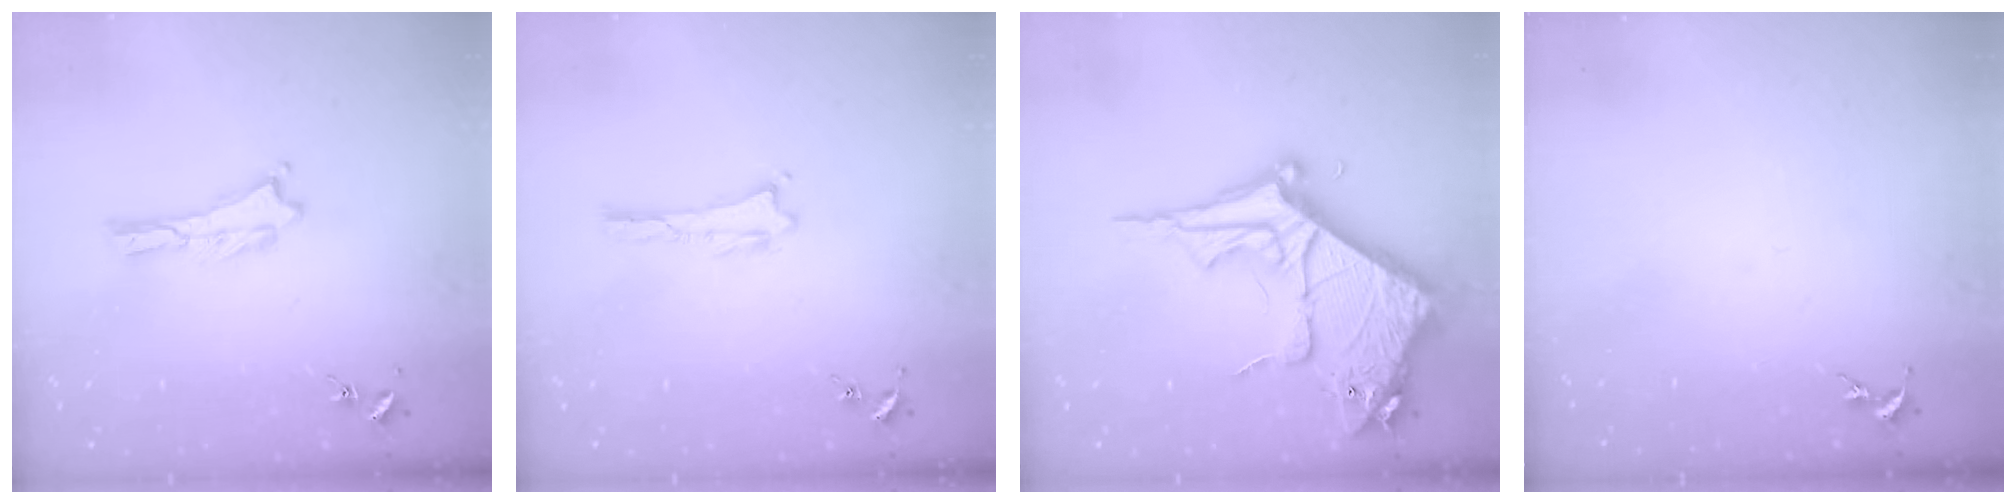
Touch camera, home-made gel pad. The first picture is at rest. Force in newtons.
{"total": 0.0}
{"total": 15.7, "press": 15.6, "slide": 1.6}
{"total": 0.0}